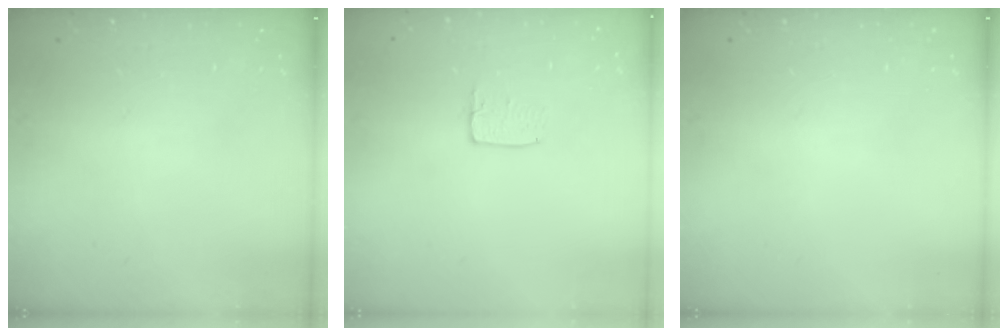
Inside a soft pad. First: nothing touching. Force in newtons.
{"total": 5.4, "press": 5.4, "slide": 0.3}
{"total": 0.0}